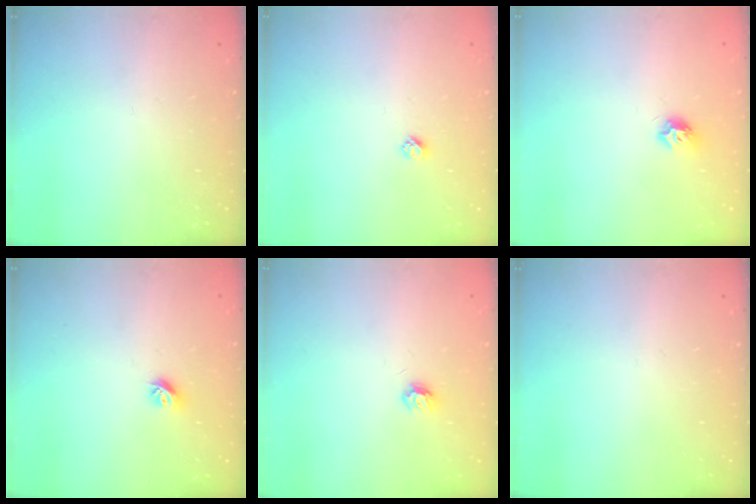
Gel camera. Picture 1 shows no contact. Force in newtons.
{"total": 2.4, "press": 2.4, "slide": 0.2}
{"total": 7.1, "press": 7.1, "slide": 0.8}
{"total": 6.5, "press": 6.5, "slide": 0.7}
{"total": 4.7, "press": 4.7, "slide": 0.5}
{"total": 0.0}